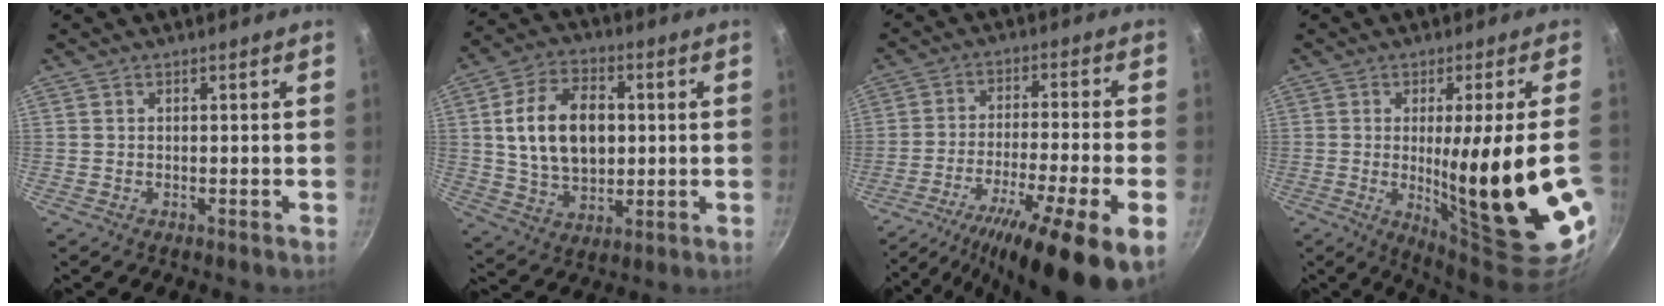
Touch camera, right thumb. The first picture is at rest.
{"total": 15.2, "force": [1.8, 10.1, 11.3], "torque": [-0.172, 0.004, 0.032]}
{"total": 20.0, "force": [-10.7, 3.3, 16.6], "torque": [-0.264, 0.039, -0.178]}
{"total": 22.5, "force": [-3.1, 2.7, 22.1], "torque": [-0.299, -0.031, -0.025]}